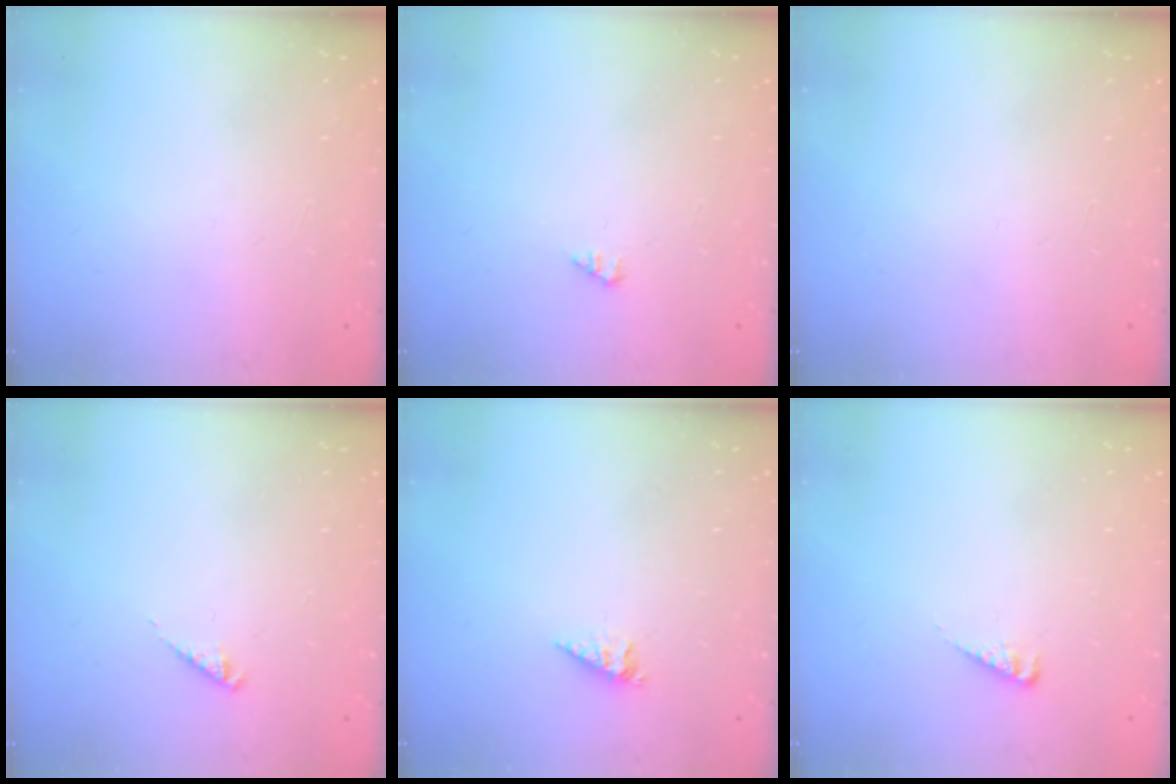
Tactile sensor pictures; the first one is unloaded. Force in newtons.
{"total": 1.0, "press": 1.0, "slide": 0.2}
{"total": 0.0}
{"total": 2.3, "press": 2.3, "slide": 0.4}
{"total": 2.1, "press": 2.1, "slide": 0.3}
{"total": 2.6, "press": 2.6, "slide": 0.5}